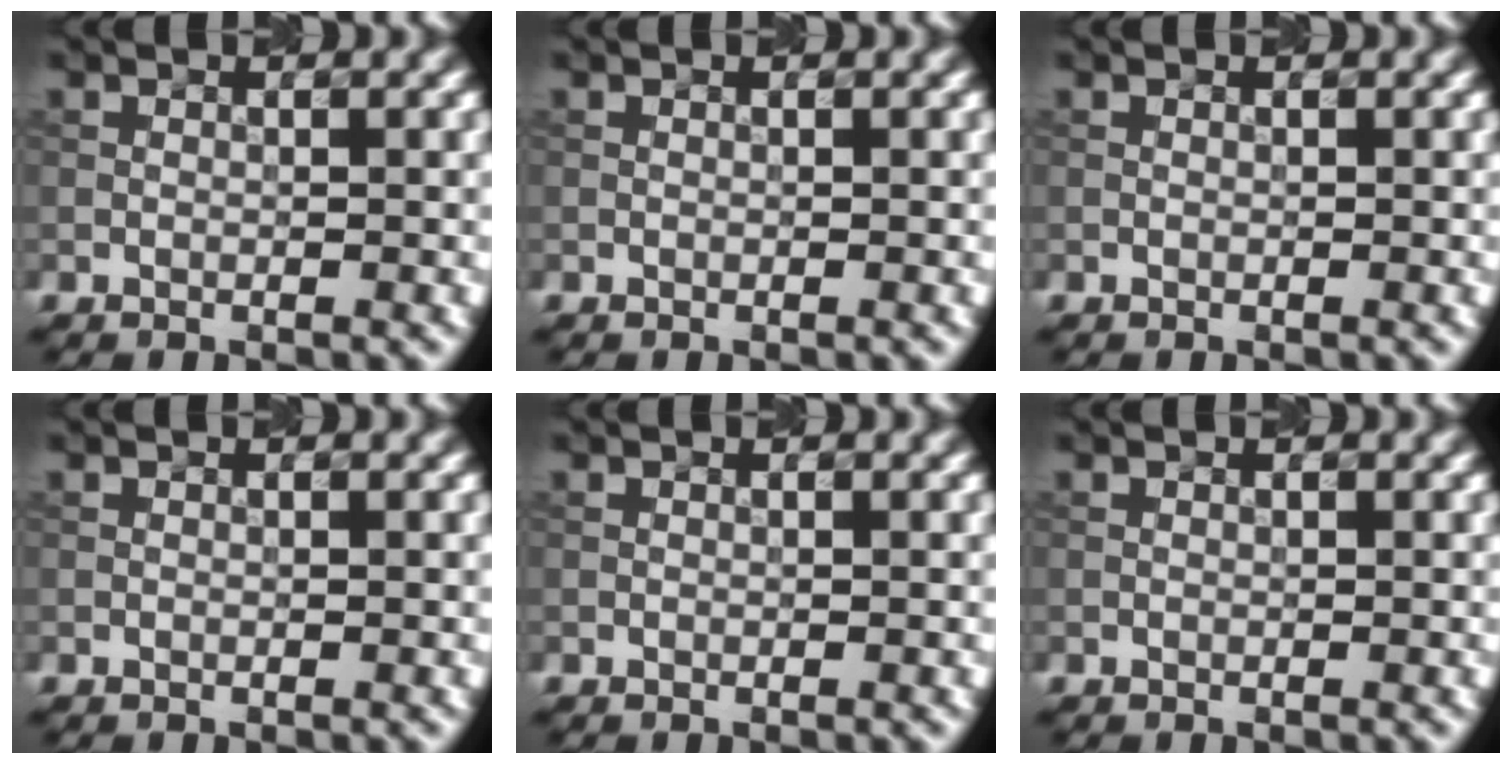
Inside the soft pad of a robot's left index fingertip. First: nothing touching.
{"total": 0.0}
{"total": 0.0}
{"total": 0.0}
{"total": 0.0}
{"total": 0.0}